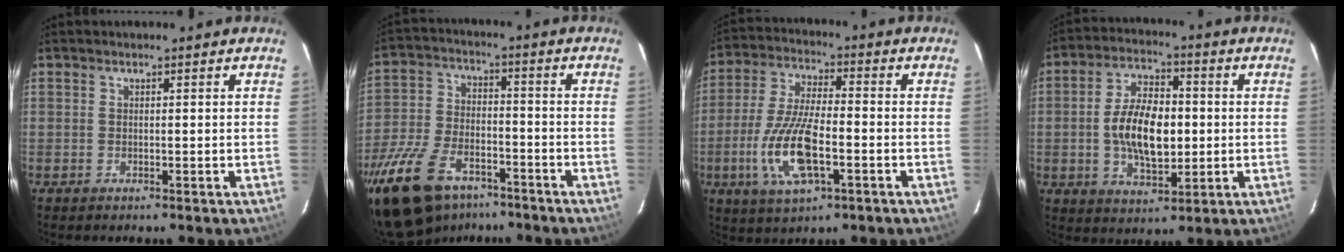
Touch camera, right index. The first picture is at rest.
{"total": 21.4, "force": [-14.2, 11.2, 11.3], "torque": [-0.257, -0.016, -0.241]}
{"total": 13.8, "force": [-4.5, 4.9, 12.1], "torque": [-0.258, -0.009, -0.084]}
{"total": 12.2, "force": [-0.6, 6.3, 10.4], "torque": [-0.198, 0.010, -0.007]}